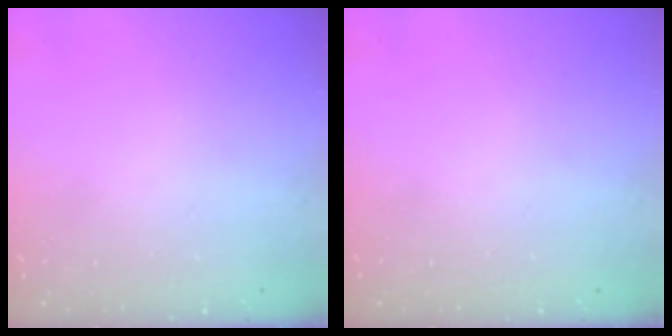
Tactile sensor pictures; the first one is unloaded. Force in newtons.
{"total": 0.0}